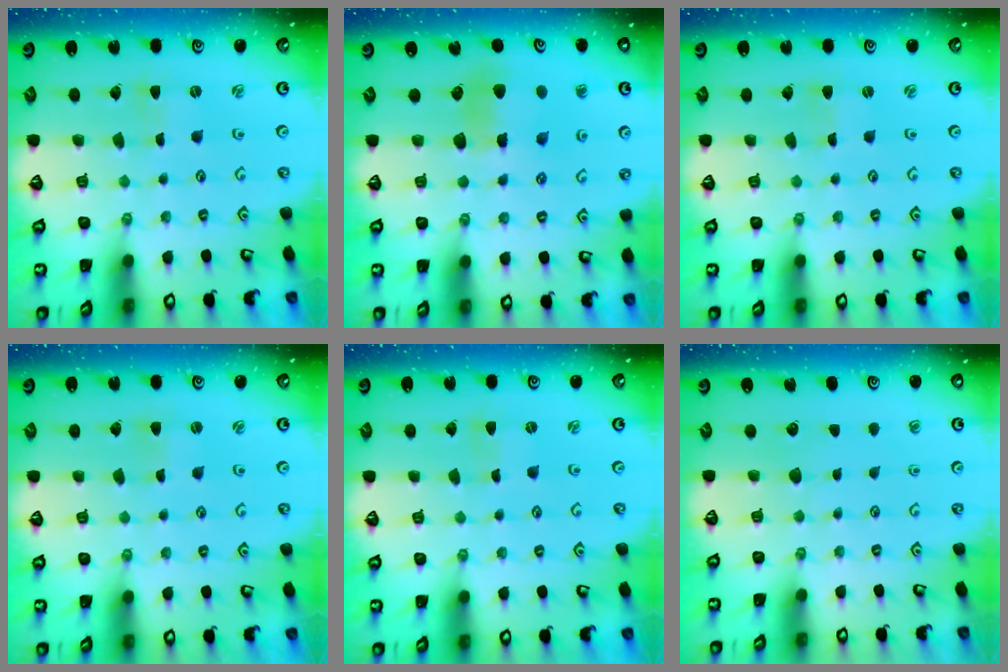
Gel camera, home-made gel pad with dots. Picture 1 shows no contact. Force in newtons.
{"total": 6.7, "press": 6.7, "slide": 0.6}
{"total": 0.5, "press": 0.5, "slide": 0.1}
{"total": 1.0, "press": 1.0, "slide": 0.1}
{"total": 0.0}
{"total": 0.0}